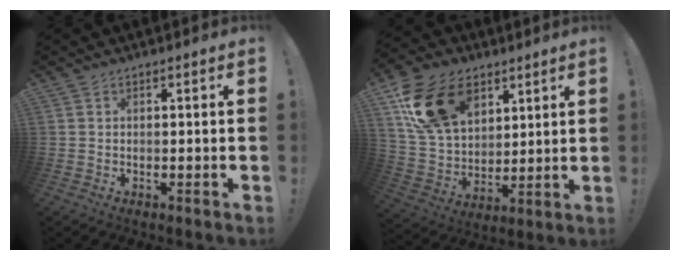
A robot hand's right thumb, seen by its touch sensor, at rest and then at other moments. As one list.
[{"total": 20.8, "force": [9.6, 14.2, 11.9], "torque": [-0.220, -0.036, 0.185]}]